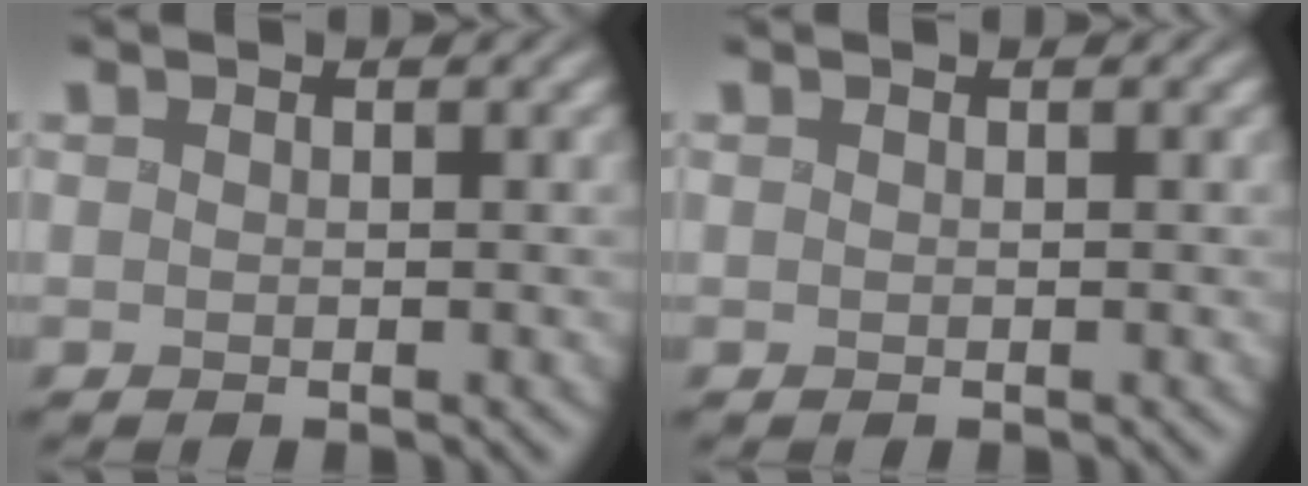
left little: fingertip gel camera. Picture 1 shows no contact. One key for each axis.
{"total": 0.0}